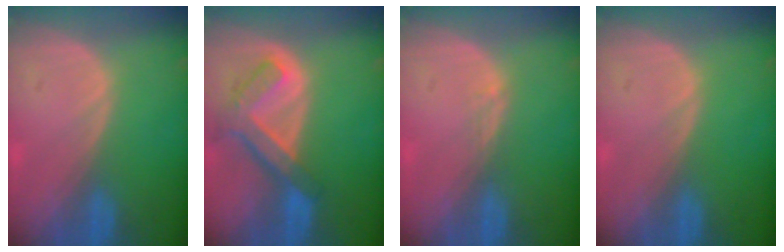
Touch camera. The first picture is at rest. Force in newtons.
{"total": 7.5, "press": 6.5, "slide": 3.8}
{"total": 1.0, "press": 0.7, "slide": 0.7}
{"total": 0.0}